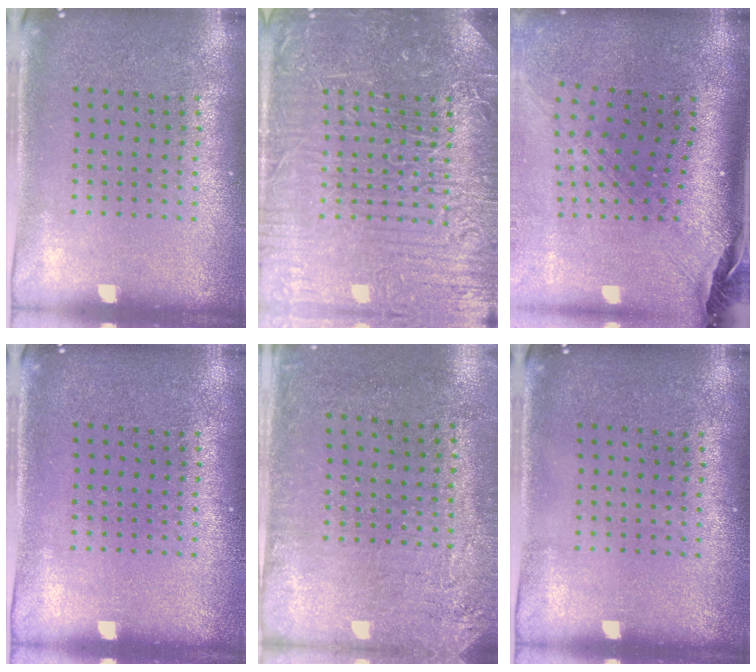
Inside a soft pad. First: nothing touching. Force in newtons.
{"total": 7.6, "press": 7.5, "slide": 0.9}
{"total": 2.9, "press": 2.0, "slide": 2.0}
{"total": 0.0}
{"total": 2.7, "press": 2.3, "slide": 1.4}
{"total": 0.0}